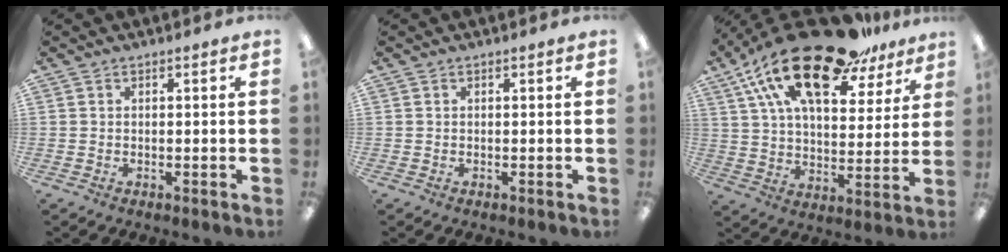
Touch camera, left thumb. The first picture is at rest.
{"total": 0.0}
{"total": 24.6, "force": [16.6, 9.6, 15.3], "torque": [-0.276, -0.096, 0.284]}